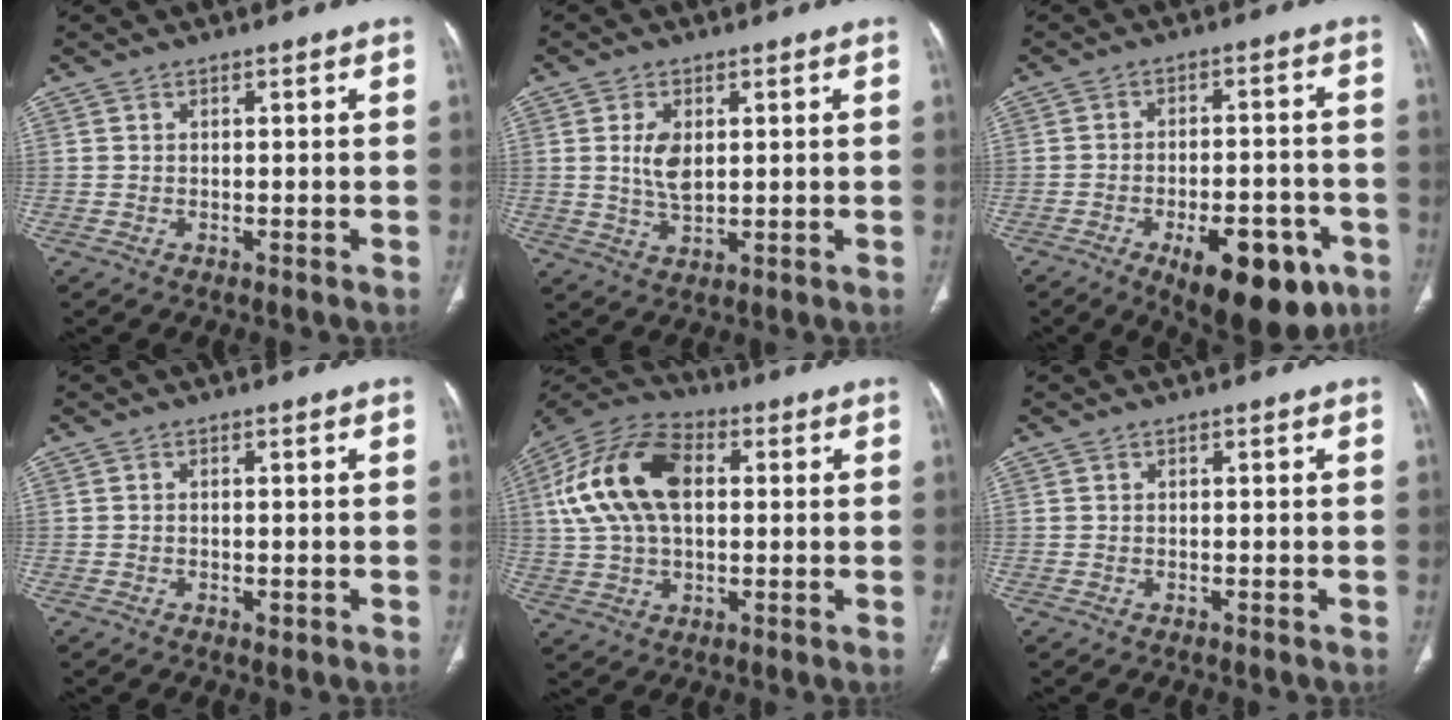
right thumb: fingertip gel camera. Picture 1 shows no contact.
{"total": 5.7, "force": [1.1, 3.1, 4.7], "torque": [-0.087, -0.010, 0.027]}
{"total": 16.4, "force": [-8.1, 7.3, 12.3], "torque": [-0.126, 0.035, -0.100]}
{"total": 0.9, "force": [-0.3, 0.5, 0.7], "torque": [-0.012, -0.001, -0.003]}
{"total": 18.0, "force": [3.3, 11.0, 13.9], "torque": [-0.267, 0.023, 0.054]}
{"total": 0.0}